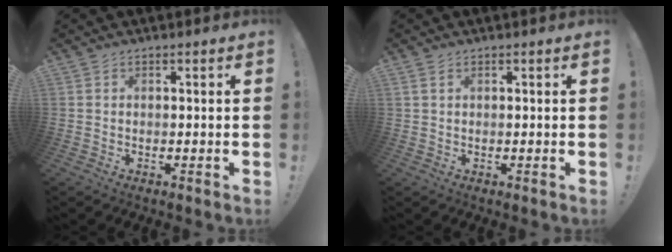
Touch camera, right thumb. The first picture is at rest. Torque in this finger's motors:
{"motor_torque": [-0.16, -0.26, 0.01, 0.21, -0.10]}